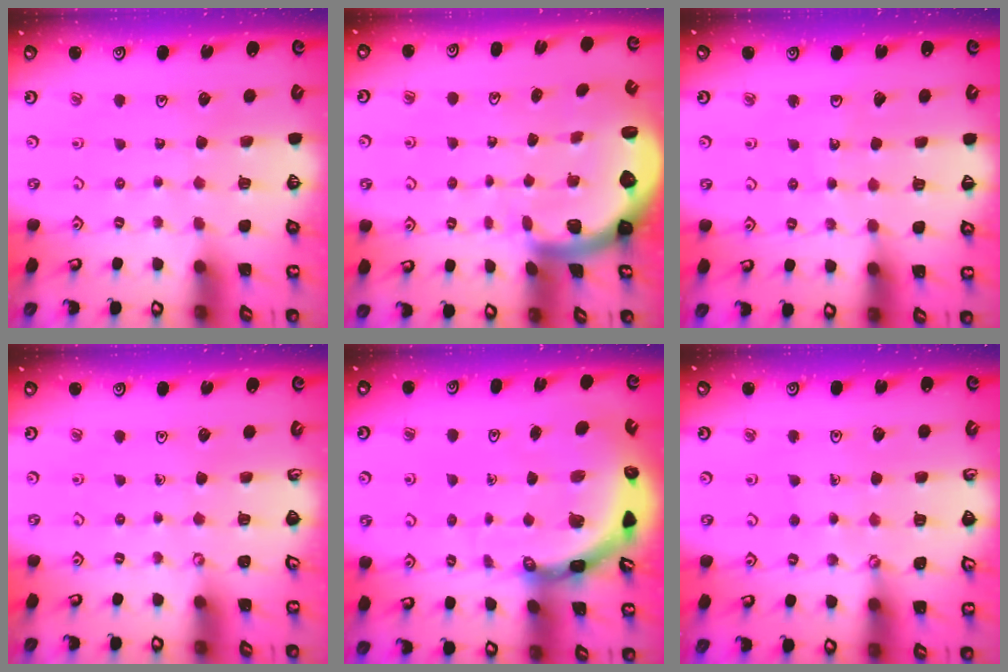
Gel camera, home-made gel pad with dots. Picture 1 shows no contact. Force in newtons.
{"total": 1.4, "press": 1.4, "slide": 0.2}
{"total": 3.0, "press": 3.0, "slide": 0.2}
{"total": 0.0}
{"total": 7.5, "press": 7.5, "slide": 0.8}
{"total": 1.9, "press": 1.9, "slide": 0.1}